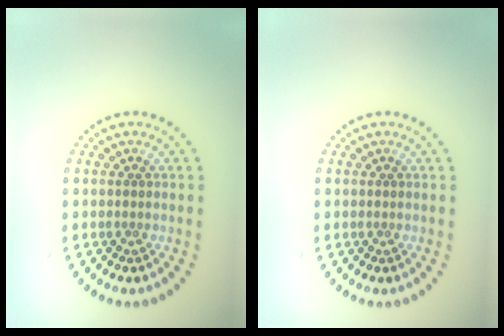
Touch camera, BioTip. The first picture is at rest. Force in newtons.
{"total": 0.0}